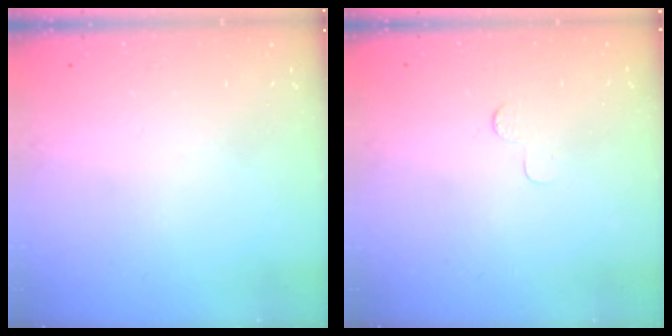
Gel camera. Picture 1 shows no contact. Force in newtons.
{"total": 2.5, "press": 2.5, "slide": 0.2}